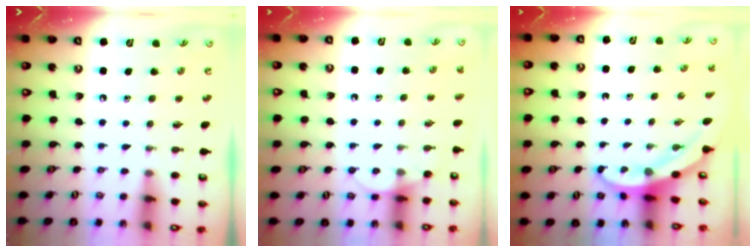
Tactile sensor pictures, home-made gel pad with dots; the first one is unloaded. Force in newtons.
{"total": 3.5, "press": 3.5, "slide": 0.3}
{"total": 3.3, "press": 3.3, "slide": 0.1}